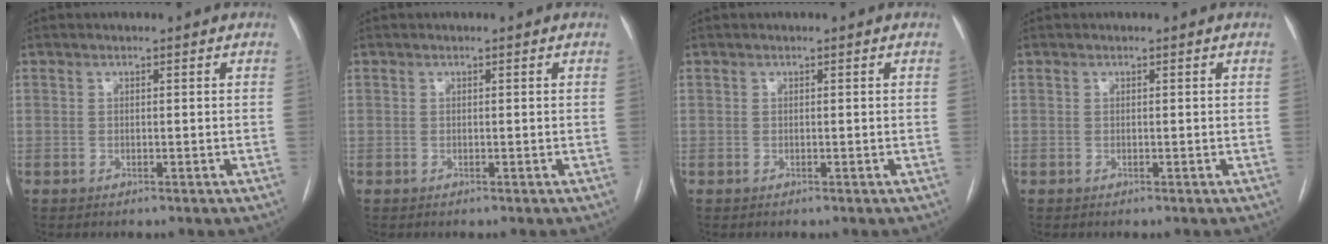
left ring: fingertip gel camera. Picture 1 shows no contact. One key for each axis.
{"total": 0.0}
{"total": 0.0}
{"total": 0.0}